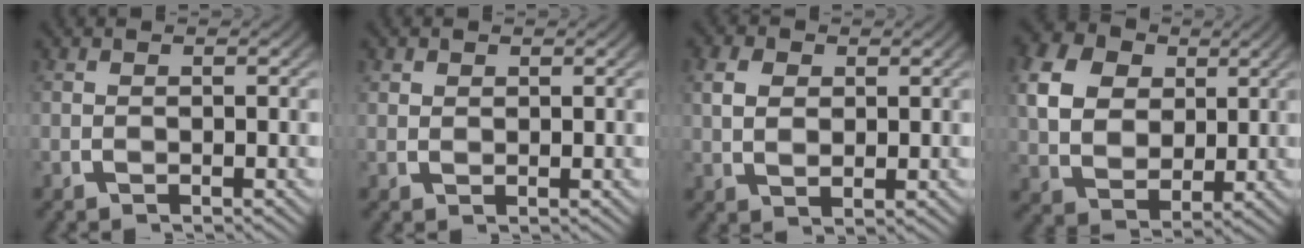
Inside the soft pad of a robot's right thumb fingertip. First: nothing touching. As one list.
[{"total": 1.2, "force": [0.7, 0.8, 0.3], "torque": [-0.007, -0.003, 0.020]}, {"total": 3.3, "force": [1.1, 2.4, 2.1], "torque": [-0.038, -0.009, 0.031]}, {"total": 10.8, "force": [1.9, 8.4, 6.5], "torque": [-0.148, -0.032, 0.045]}]